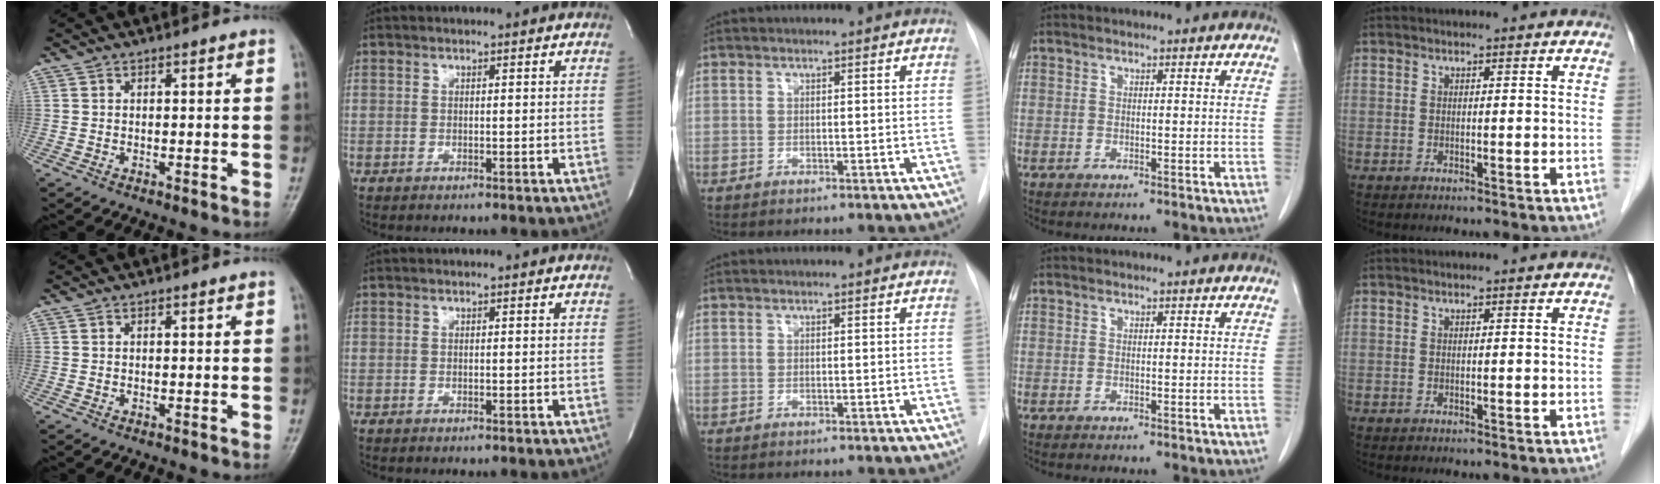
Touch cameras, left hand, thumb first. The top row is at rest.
{}